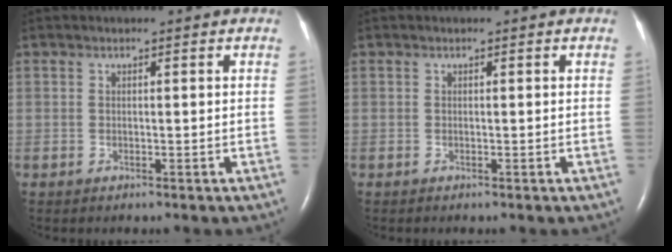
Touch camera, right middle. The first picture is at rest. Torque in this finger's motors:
{"motor_torque": [-0.01, 0.06, -0.01, 0.01]}